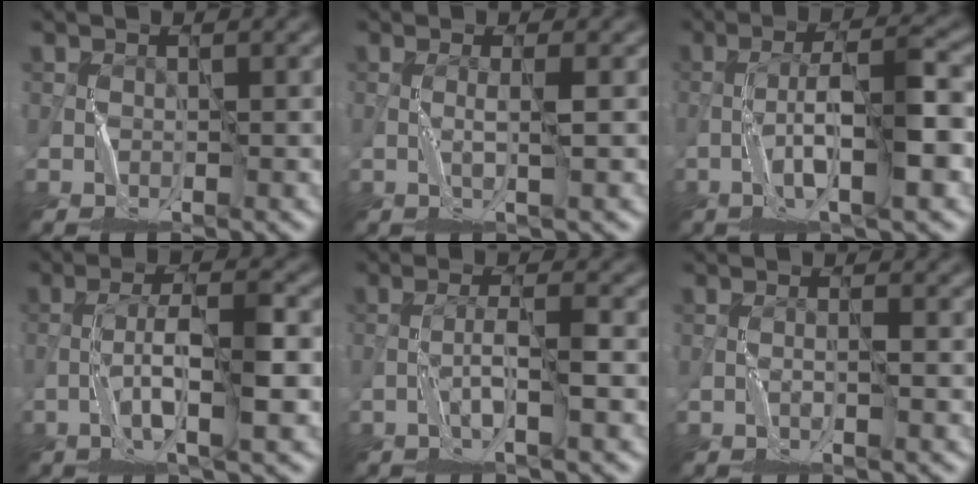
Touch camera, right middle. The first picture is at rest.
{"total": 1.0, "force": [0.2, -0.9, 0.5], "torque": [-0.016, 0.002, 0.001]}
{"total": 5.9, "force": [-1.9, 0.7, 5.6], "torque": [-0.103, 0.017, -0.035]}
{"total": 4.5, "force": [-1.5, 0.2, 4.2], "torque": [-0.084, 0.012, -0.031]}
{"total": 2.0, "force": [-1.0, -0.7, 1.6], "torque": [-0.033, 0.009, -0.024]}
{"total": 0.9, "force": [-0.3, -0.7, -0.3], "torque": [-0.001, 0.001, -0.008]}